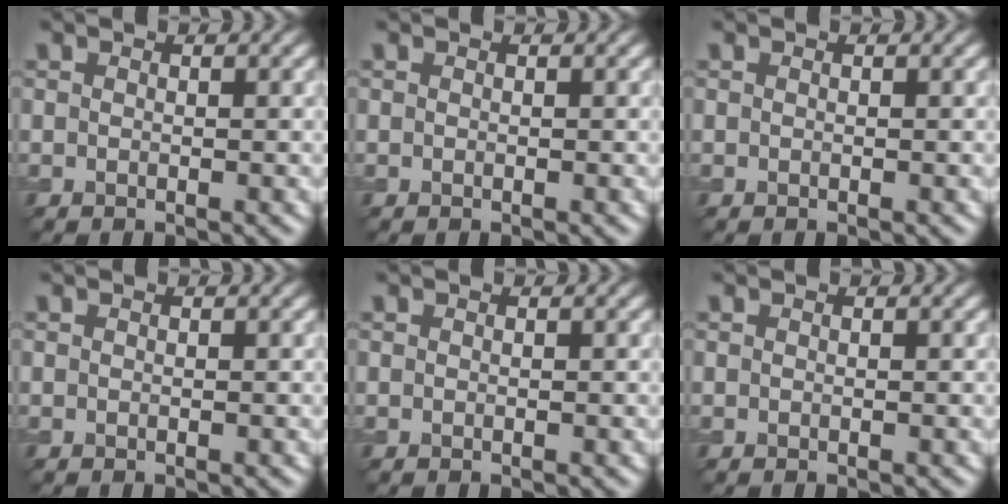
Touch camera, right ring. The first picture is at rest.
{"total": 0.0}
{"total": 0.0}
{"total": 0.0}
{"total": 0.0}
{"total": 0.0}